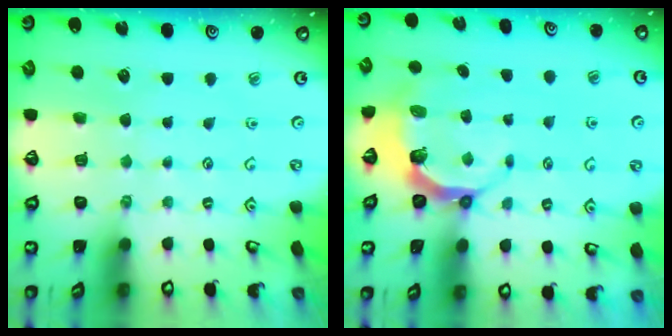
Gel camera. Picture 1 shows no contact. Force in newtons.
{"total": 5.8, "press": 4.6, "slide": 3.4}